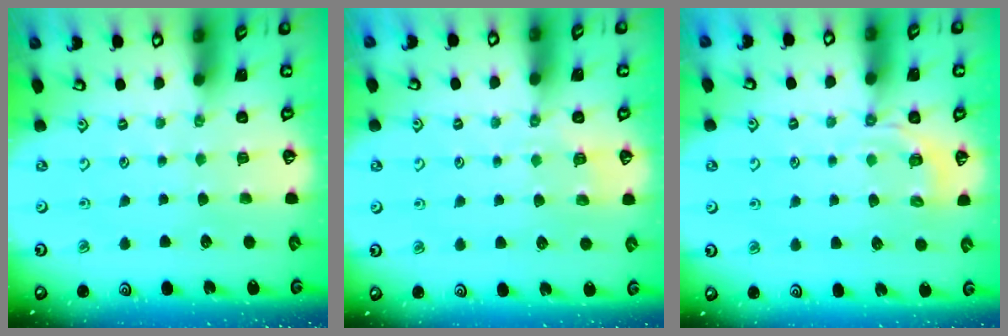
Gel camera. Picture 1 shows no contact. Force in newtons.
{"total": 3.0, "press": 2.6, "slide": 1.5}
{"total": 3.7, "press": 3.1, "slide": 1.9}